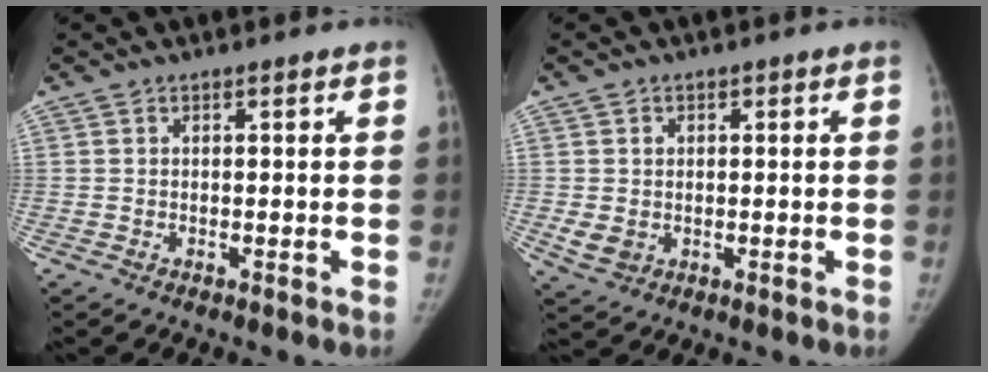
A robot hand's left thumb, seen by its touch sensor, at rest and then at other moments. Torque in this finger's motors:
{"motor_torque": [0.09, 0.89, 0.39, -0.53, 0.17]}